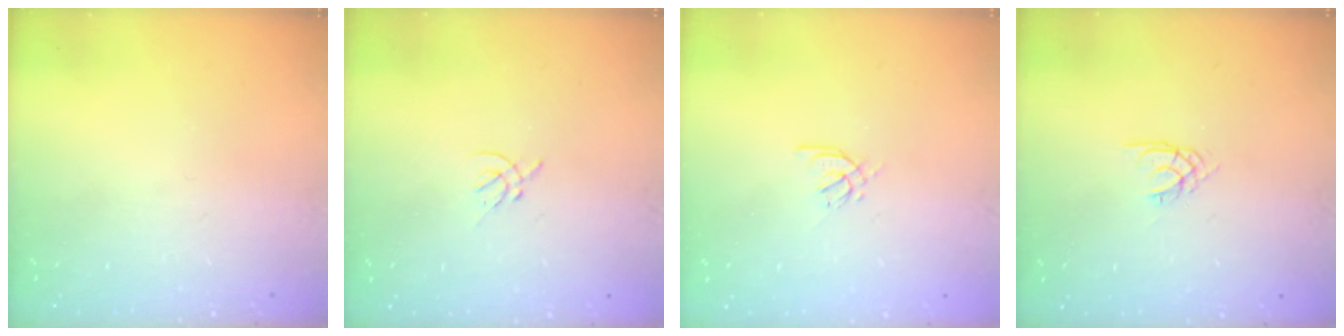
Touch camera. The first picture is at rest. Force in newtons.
{"total": 1.4, "press": 1.3, "slide": 0.5}
{"total": 2.4, "press": 2.4, "slide": 0.6}
{"total": 1.7, "press": 1.7, "slide": 0.1}